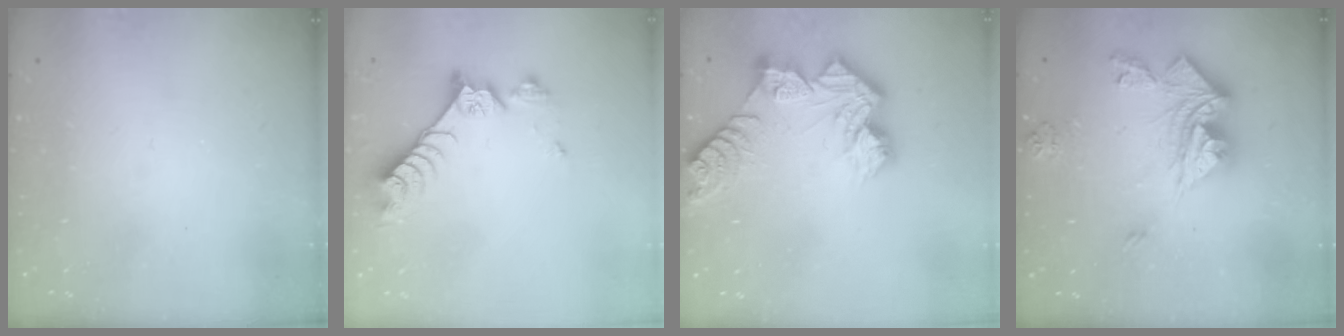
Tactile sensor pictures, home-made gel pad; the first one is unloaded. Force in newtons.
{"total": 8.9, "press": 8.9, "slide": 0.6}
{"total": 12.9, "press": 12.9, "slide": 1.1}
{"total": 15.6, "press": 15.5, "slide": 1.8}